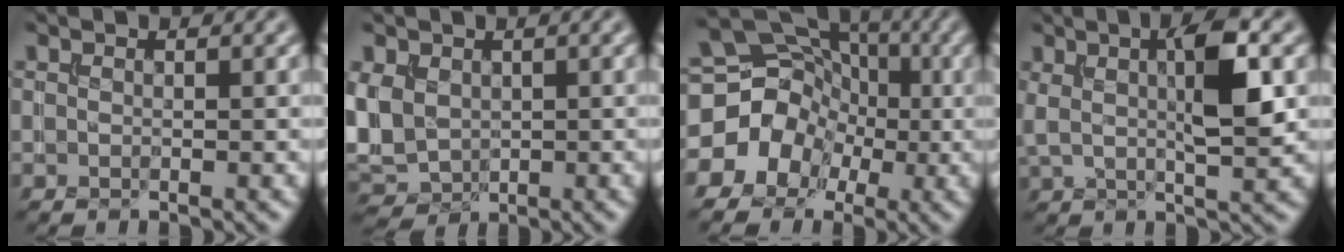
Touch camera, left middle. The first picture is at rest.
{"total": 5.2, "force": [0.2, 4.0, 3.3], "torque": [-0.085, -0.001, -0.002]}
{"total": 11.1, "force": [-2.2, 10.2, 3.7], "torque": [-0.068, 0.024, -0.068]}
{"total": 6.2, "force": [1.5, 1.5, 5.8], "torque": [-0.096, 0.004, 0.025]}